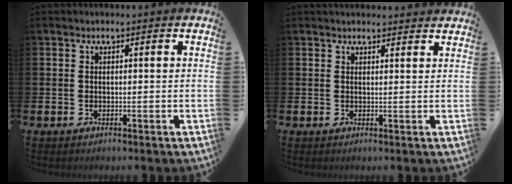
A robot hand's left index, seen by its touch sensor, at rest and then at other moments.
{"total": 1.8, "force": [1.8, 0.4, 0.1], "torque": [0.004, -0.008, 0.031]}